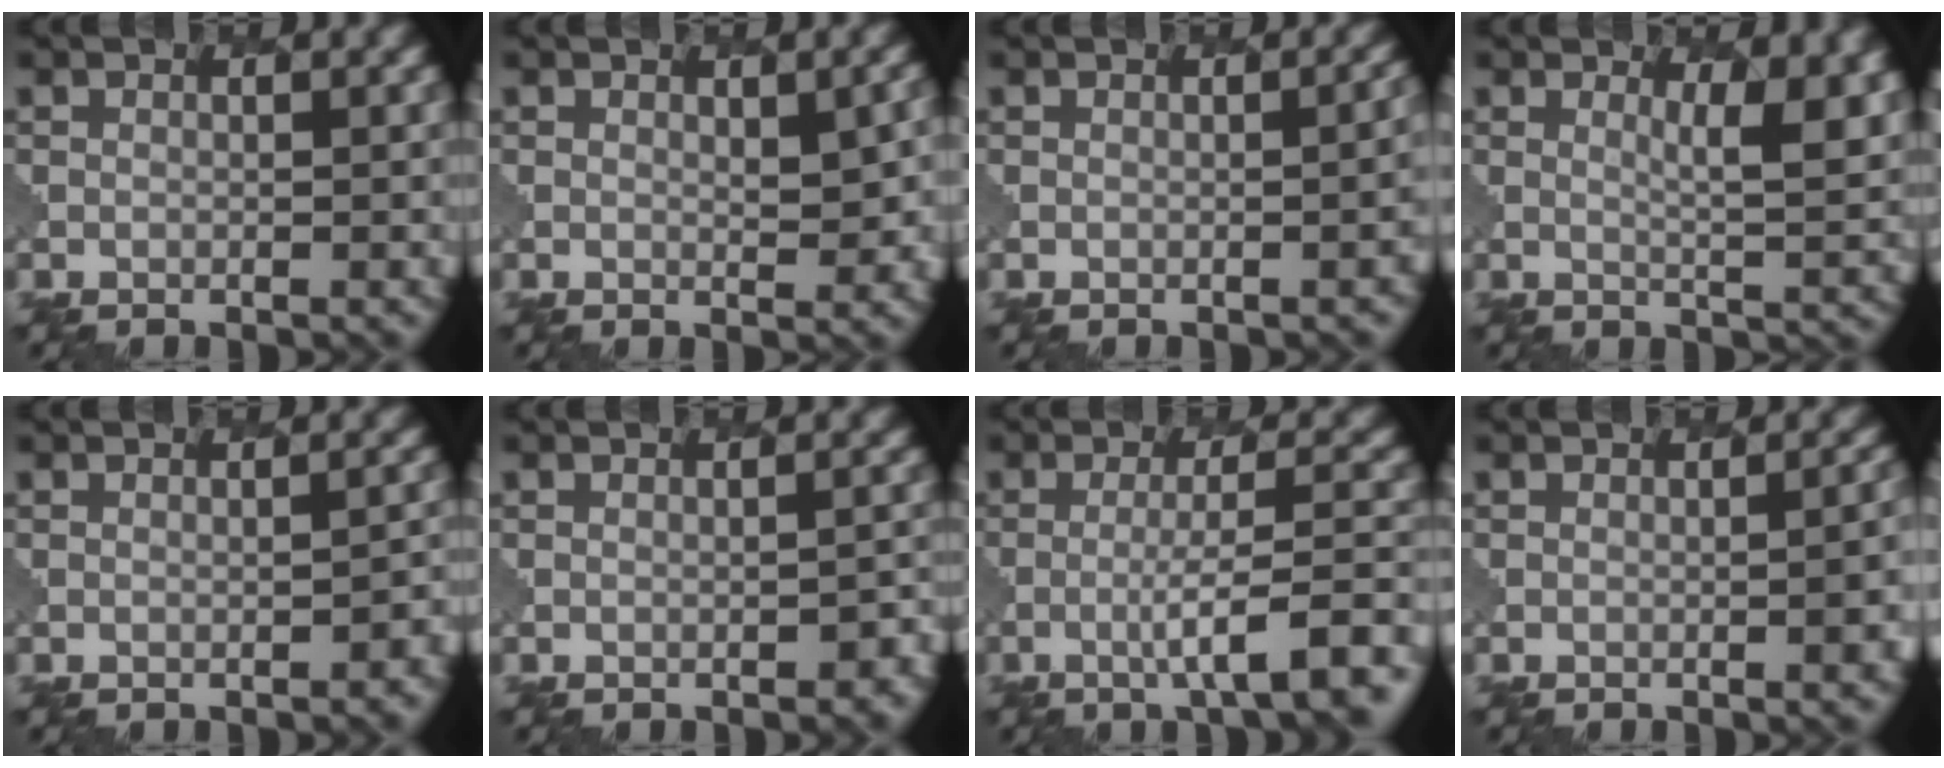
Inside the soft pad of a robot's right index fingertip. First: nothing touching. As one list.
[{"total": 2.6, "force": [0.9, 0.9, 2.3], "torque": [-0.032, -0.002, 0.016]}, {"total": 3.0, "force": [-0.9, 1.2, 2.5], "torque": [-0.009, 0.007, -0.006]}, {"total": 4.5, "force": [1.9, 1.3, 3.9], "torque": [-0.050, -0.003, 0.030]}, {"total": 2.2, "force": [-1.3, 0.7, 1.7], "torque": [-0.015, 0.007, -0.014]}, {"total": 2.0, "force": [-1.3, 0.8, 1.4], "torque": [-0.017, 0.003, -0.011]}, {"total": 6.7, "force": [-2.6, 1.2, 6.1], "torque": [-0.086, 0.012, -0.046]}, {"total": 4.7, "force": [-0.6, 2.1, 4.1], "torque": [-0.013, 0.017, -0.007]}]